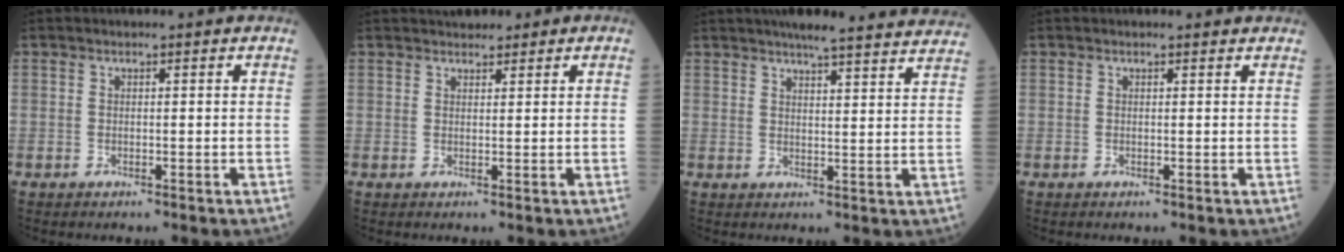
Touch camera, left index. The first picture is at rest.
{"total": 3.9, "force": [3.3, 1.4, 1.4], "torque": [-0.011, 0.024, 0.047]}
{"total": 17.8, "force": [16.3, 0.7, 7.1], "torque": [-0.092, -0.001, 0.193]}
{"total": 1.4, "force": [1.4, 0.1, 0.2], "torque": [-0.007, 0.003, 0.011]}